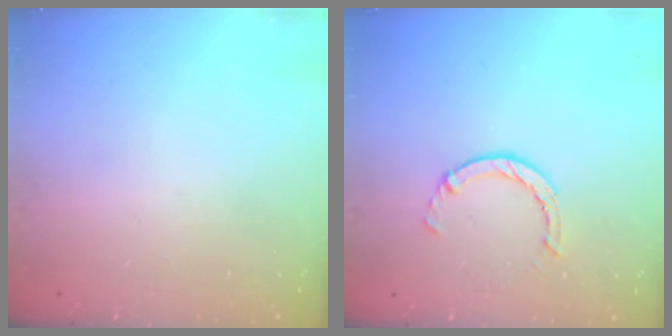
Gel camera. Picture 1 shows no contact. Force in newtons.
{"total": 2.5, "press": 2.4, "slide": 0.4}